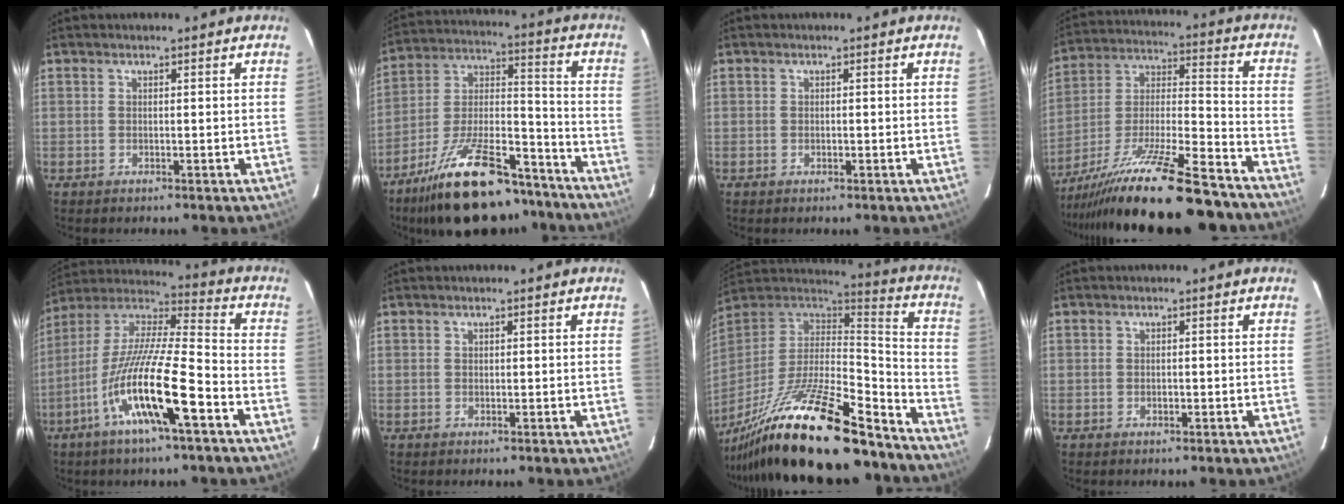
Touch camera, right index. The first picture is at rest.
{"total": 25.3, "force": [-18.8, 9.1, 14.2], "torque": [-0.261, 0.002, -0.286]}
{"total": 0.7, "force": [-0.2, 0.5, 0.4], "torque": [-0.005, 0.002, -0.004]}
{"total": 27.3, "force": [-21.8, 4.4, 15.9], "torque": [-0.282, -0.045, -0.338]}
{"total": 18.7, "force": [-8.9, 2.4, 16.2], "torque": [-0.299, -0.029, -0.175]}
{"total": 0.0}
{"total": 29.4, "force": [-21.4, 7.1, 19.0], "torque": [-0.344, -0.047, -0.346]}
{"total": 1.0, "force": [-0.3, 0.7, 0.6], "torque": [-0.009, 0.002, -0.006]}